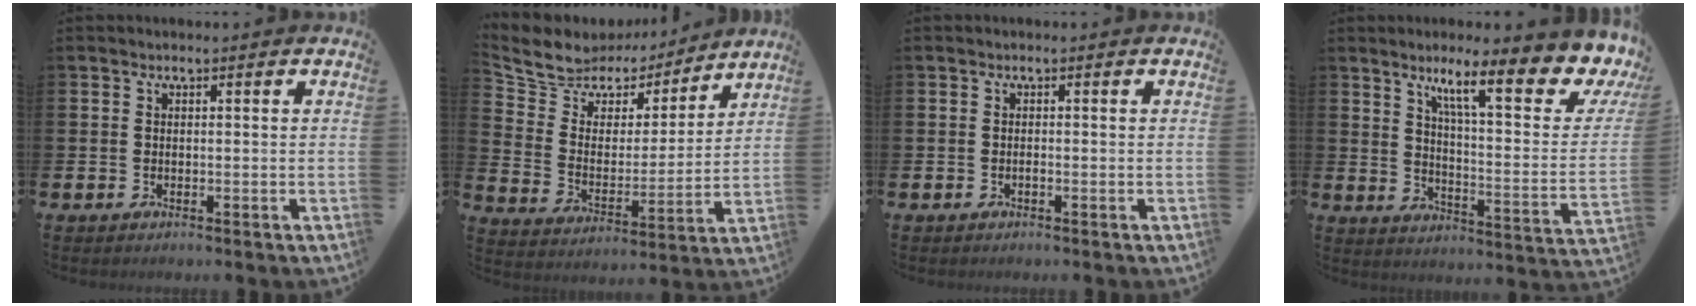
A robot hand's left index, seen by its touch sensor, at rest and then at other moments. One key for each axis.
{"total": 7.8, "fx": 7.0, "fy": 3.4, "fz": 0.5, "tx": -0.059, "ty": -0.052, "tz": 0.124}
{"total": 0.0}
{"total": 11.9, "fx": 8.1, "fy": 2.4, "fz": 8.4, "tx": -0.136, "ty": -0.055, "tz": 0.124}